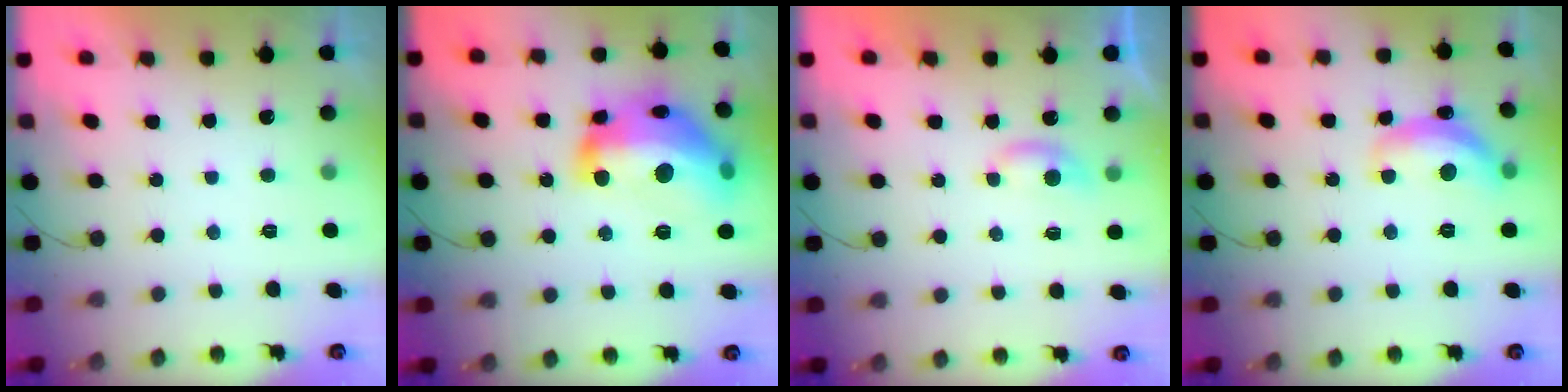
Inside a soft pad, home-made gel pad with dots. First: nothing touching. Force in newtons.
{"total": 23.9, "press": 23.8, "slide": 1.5}
{"total": 4.4, "press": 4.3, "slide": 0.6}
{"total": 13.2, "press": 13.2, "slide": 0.7}